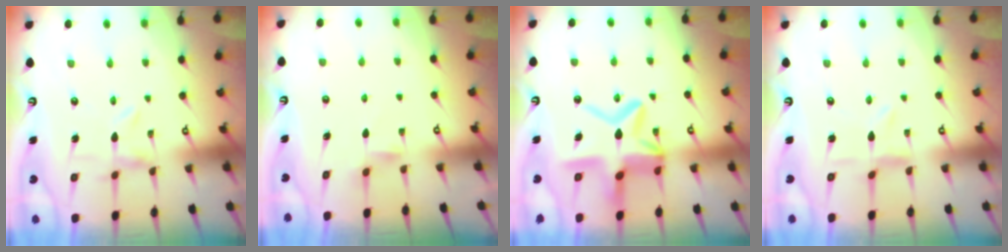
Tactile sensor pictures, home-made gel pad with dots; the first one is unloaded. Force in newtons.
{"total": 4.6, "press": 4.6, "slide": 0.6}
{"total": 15.1, "press": 15.0, "slide": 1.3}
{"total": 1.1, "press": 1.1, "slide": 0.2}